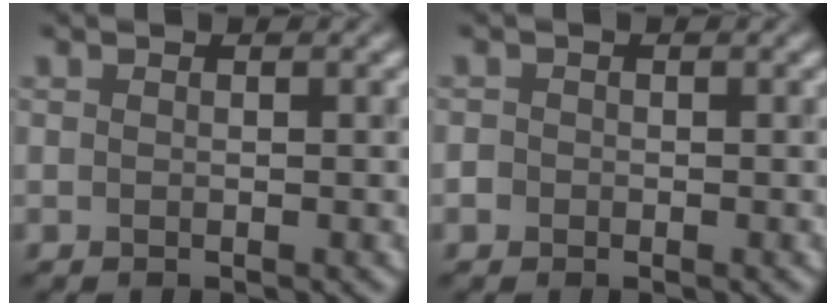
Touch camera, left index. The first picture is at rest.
{"total": 0.9, "force": [-0.3, 0.8, 0.1], "torque": [0.003, -0.004, -0.008]}